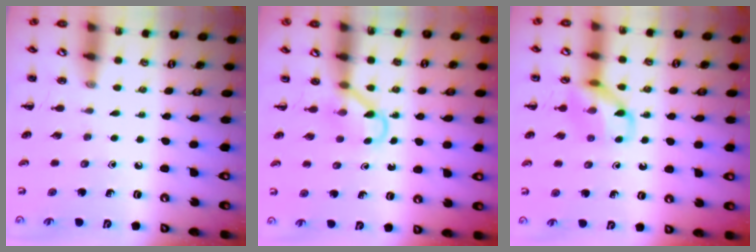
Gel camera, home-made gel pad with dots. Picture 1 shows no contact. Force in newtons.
{"total": 3.4, "press": 3.2, "slide": 1.0}
{"total": 11.0, "press": 11.0, "slide": 1.4}